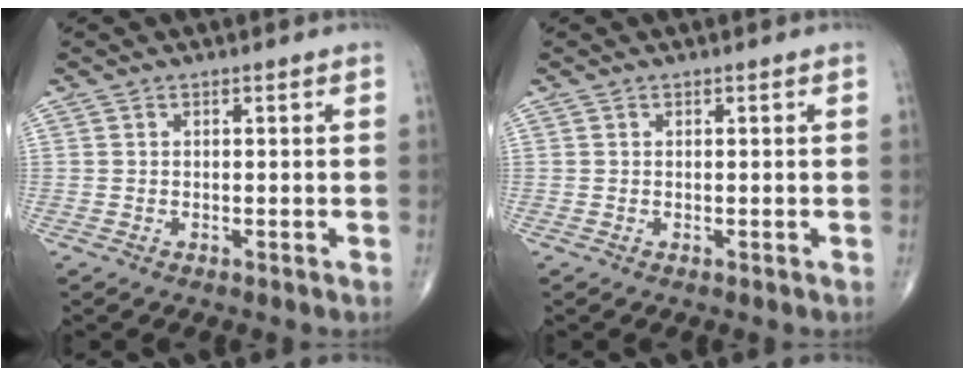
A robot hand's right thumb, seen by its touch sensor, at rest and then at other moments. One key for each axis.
{"total": 0.0}